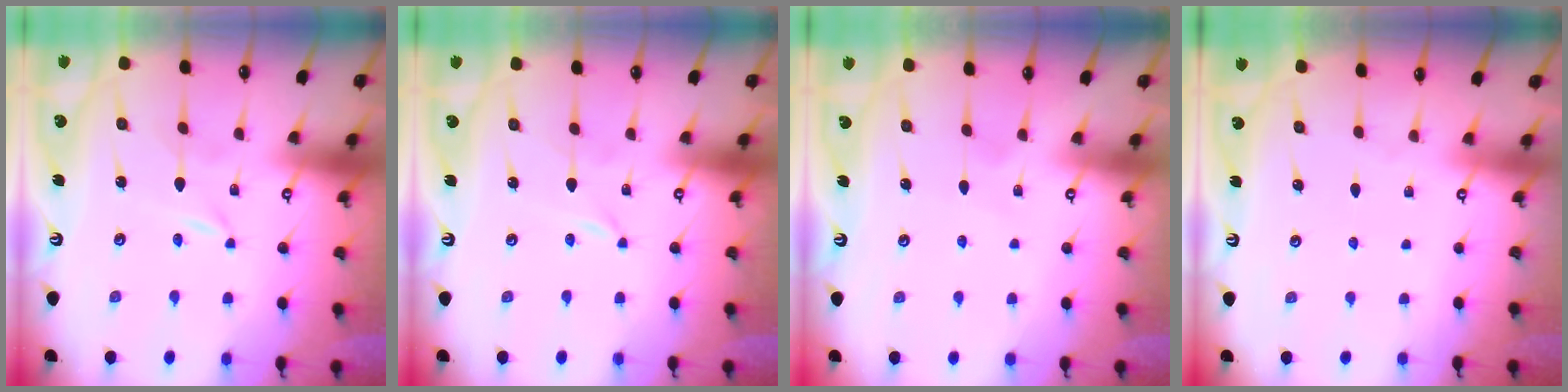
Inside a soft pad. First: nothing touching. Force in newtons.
{"total": 0.0}
{"total": 4.5, "press": 4.5, "slide": 0.4}
{"total": 0.0}